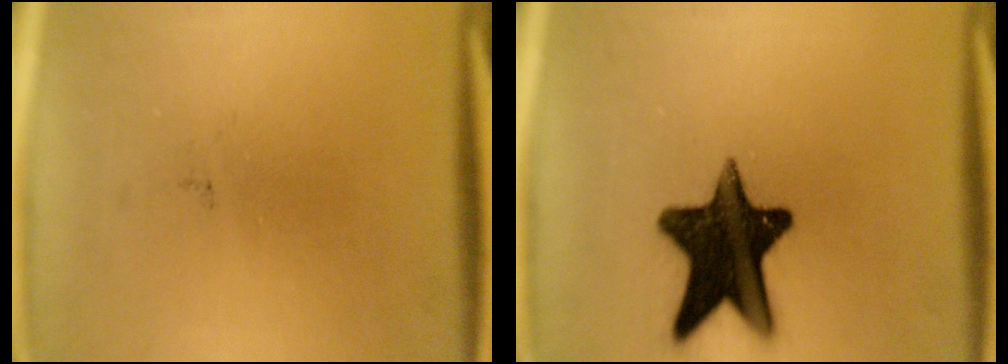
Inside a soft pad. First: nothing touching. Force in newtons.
{"total": 15.8}